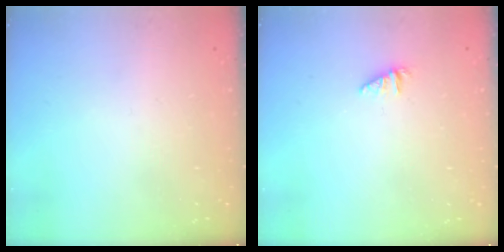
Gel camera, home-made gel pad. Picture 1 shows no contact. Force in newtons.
{"total": 1.2, "press": 1.2, "slide": 0.2}